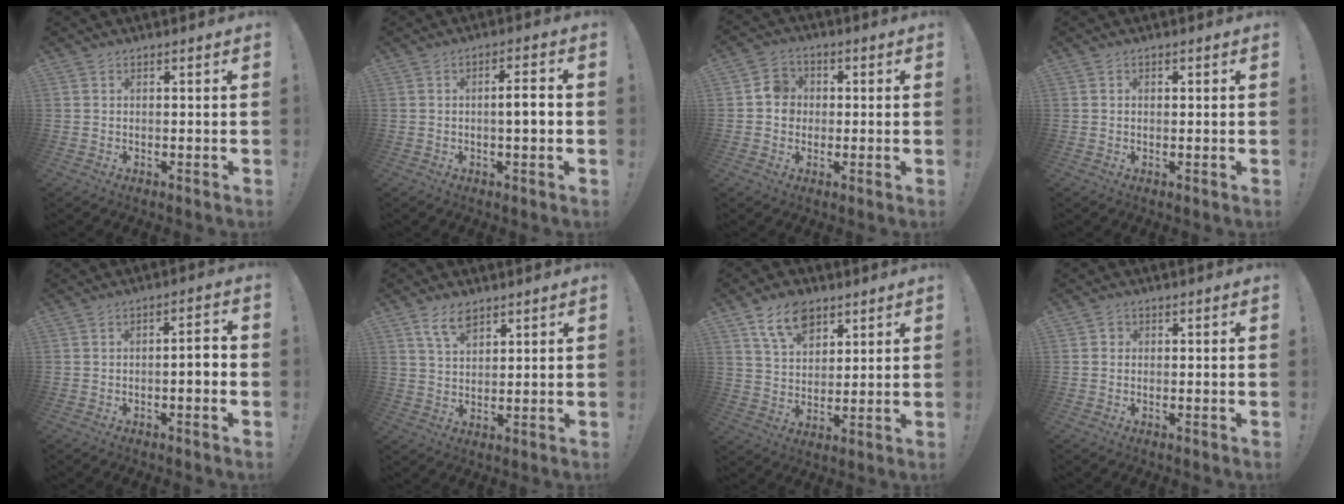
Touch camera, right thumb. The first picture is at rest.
{"total": 5.4, "force": [-0.7, 0.6, 5.3], "torque": [-0.084, 0.003, -0.018]}
{"total": 6.7, "force": [-0.1, 6.2, 2.5], "torque": [-0.041, 0.019, 0.001]}
{"total": 0.6, "force": [-0.1, 0.5, 0.4], "torque": [-0.006, 0.003, -0.002]}
{"total": 4.0, "force": [-1.4, 0.4, 3.8], "torque": [-0.062, 0.006, -0.026]}
{"total": 6.8, "force": [4.5, 3.4, 3.8], "torque": [-0.070, -0.016, 0.084]}
{"total": 11.1, "force": [6.8, 6.8, 5.6], "torque": [-0.101, -0.020, 0.130]}
{"total": 1.2, "force": [0.0, 1.2, 0.2], "torque": [-0.005, 0.003, -0.001]}